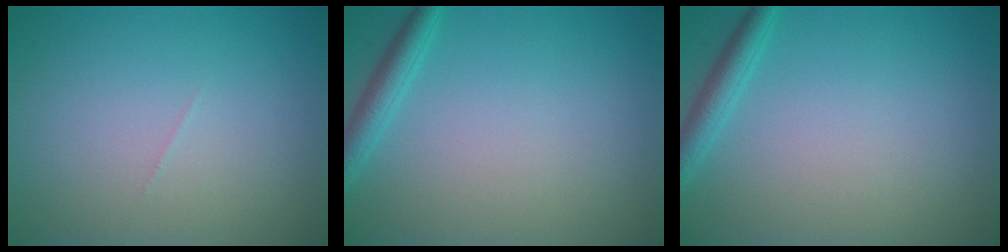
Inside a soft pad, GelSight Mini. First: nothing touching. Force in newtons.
{"total": 2.1, "press": 2.0, "slide": 0.2}
{"total": 2.1, "press": 2.0, "slide": 0.2}